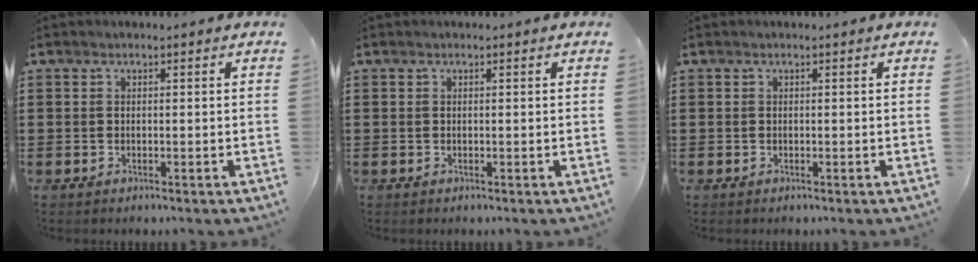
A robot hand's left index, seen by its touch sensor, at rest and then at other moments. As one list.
[{"total": 0.0}, {"total": 0.0}]